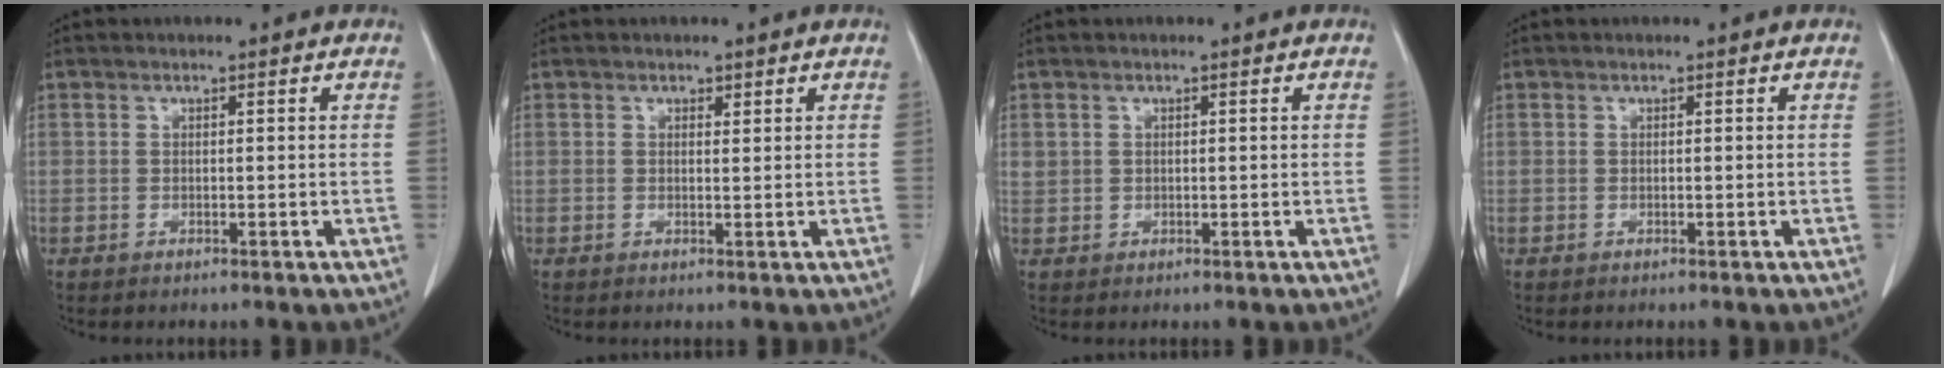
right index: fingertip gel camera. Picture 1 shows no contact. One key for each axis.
{"total": 0.7, "fx": 0.6, "fy": 0.4, "fz": 0.3, "tx": -0.005, "ty": -0.005, "tz": 0.006}
{"total": 1.6, "fx": 0.5, "fy": 1.5, "fz": 0.4, "tx": -0.001, "ty": 0.013, "tz": 0.015}
{"total": 0.0}